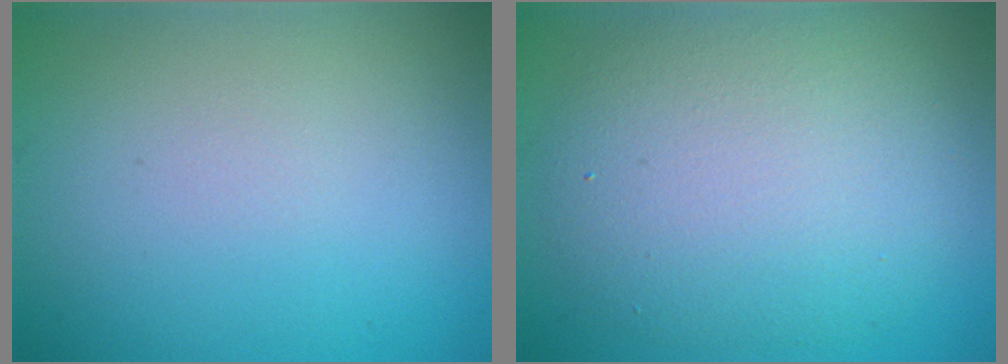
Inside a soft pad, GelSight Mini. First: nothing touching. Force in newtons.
{"total": 7.8, "press": 7.8, "slide": 0.5}